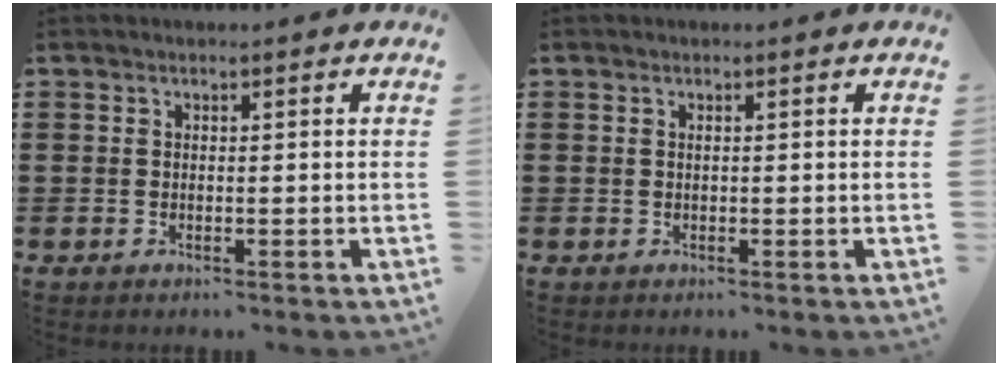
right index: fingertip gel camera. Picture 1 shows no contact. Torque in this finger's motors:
{"motor_torque": [-0.28, -0.17, 0.05, 0.00]}